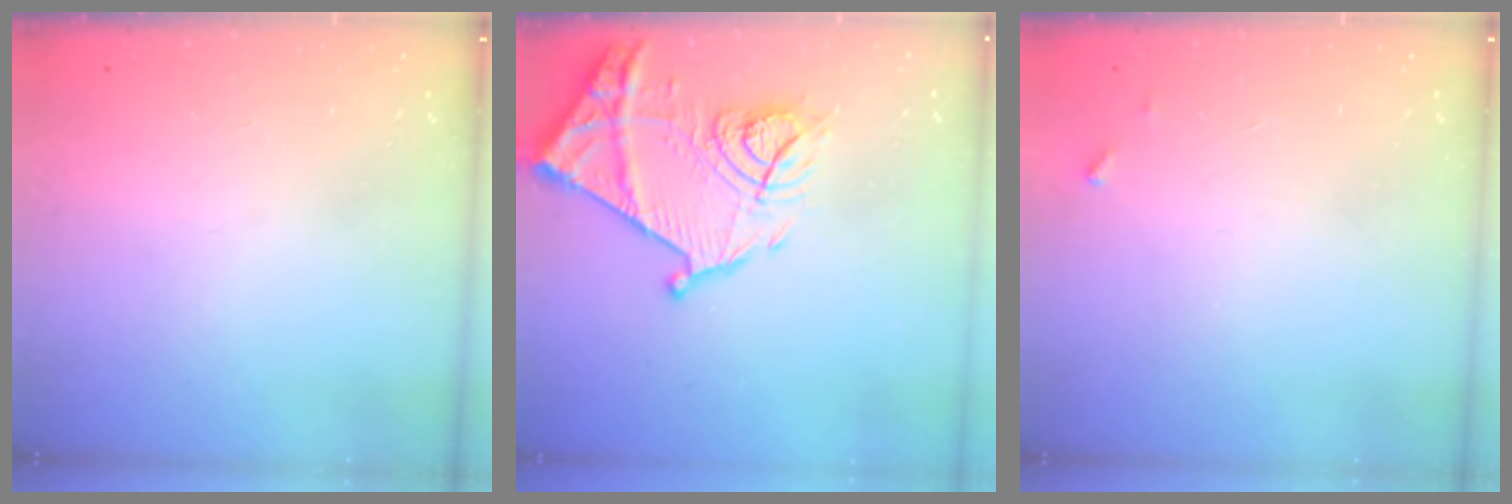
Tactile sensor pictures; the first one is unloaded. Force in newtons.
{"total": 18.1, "press": 18.0, "slide": 1.6}
{"total": 3.6, "press": 3.6, "slide": 0.2}